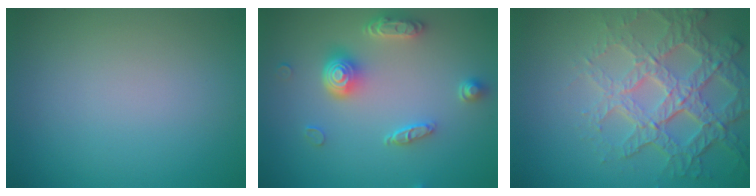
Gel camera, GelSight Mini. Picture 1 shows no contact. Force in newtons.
{"total": 4.5, "press": 3.5, "slide": 2.9}
{"total": 7.2, "press": 5.1, "slide": 5.0}